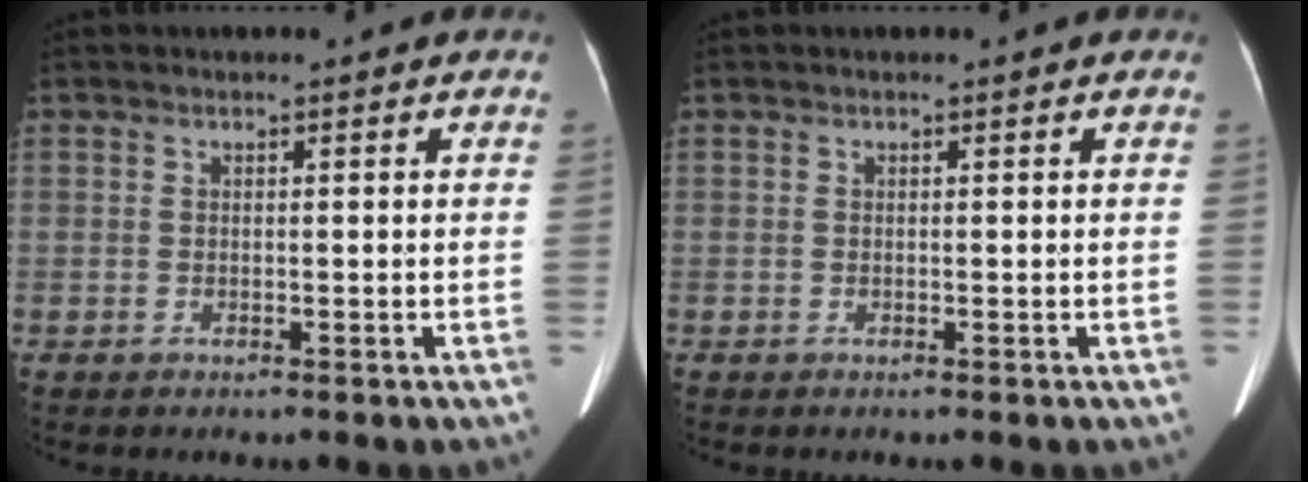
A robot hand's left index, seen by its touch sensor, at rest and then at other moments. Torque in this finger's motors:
{"motor_torque": [0.01, 0.01, 0.01, 0.00]}